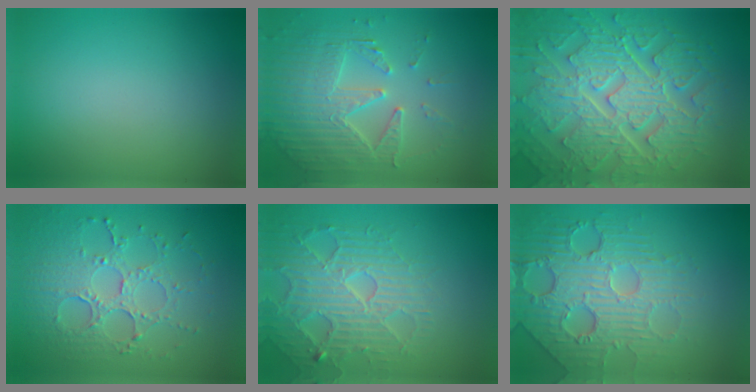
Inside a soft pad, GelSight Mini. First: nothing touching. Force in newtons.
{"total": 5.0, "press": 4.4, "slide": 2.4}
{"total": 10.1, "press": 6.9, "slide": 7.3}
{"total": 4.6, "press": 3.7, "slide": 2.8}
{"total": 4.5, "press": 4.5, "slide": 0.6}
{"total": 6.5, "press": 5.1, "slide": 4.1}